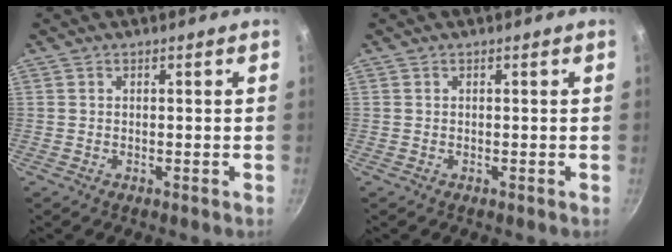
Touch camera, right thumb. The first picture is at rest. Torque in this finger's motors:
{"motor_torque": [0.00, 0.00, 0.02, 0.15, 0.01]}